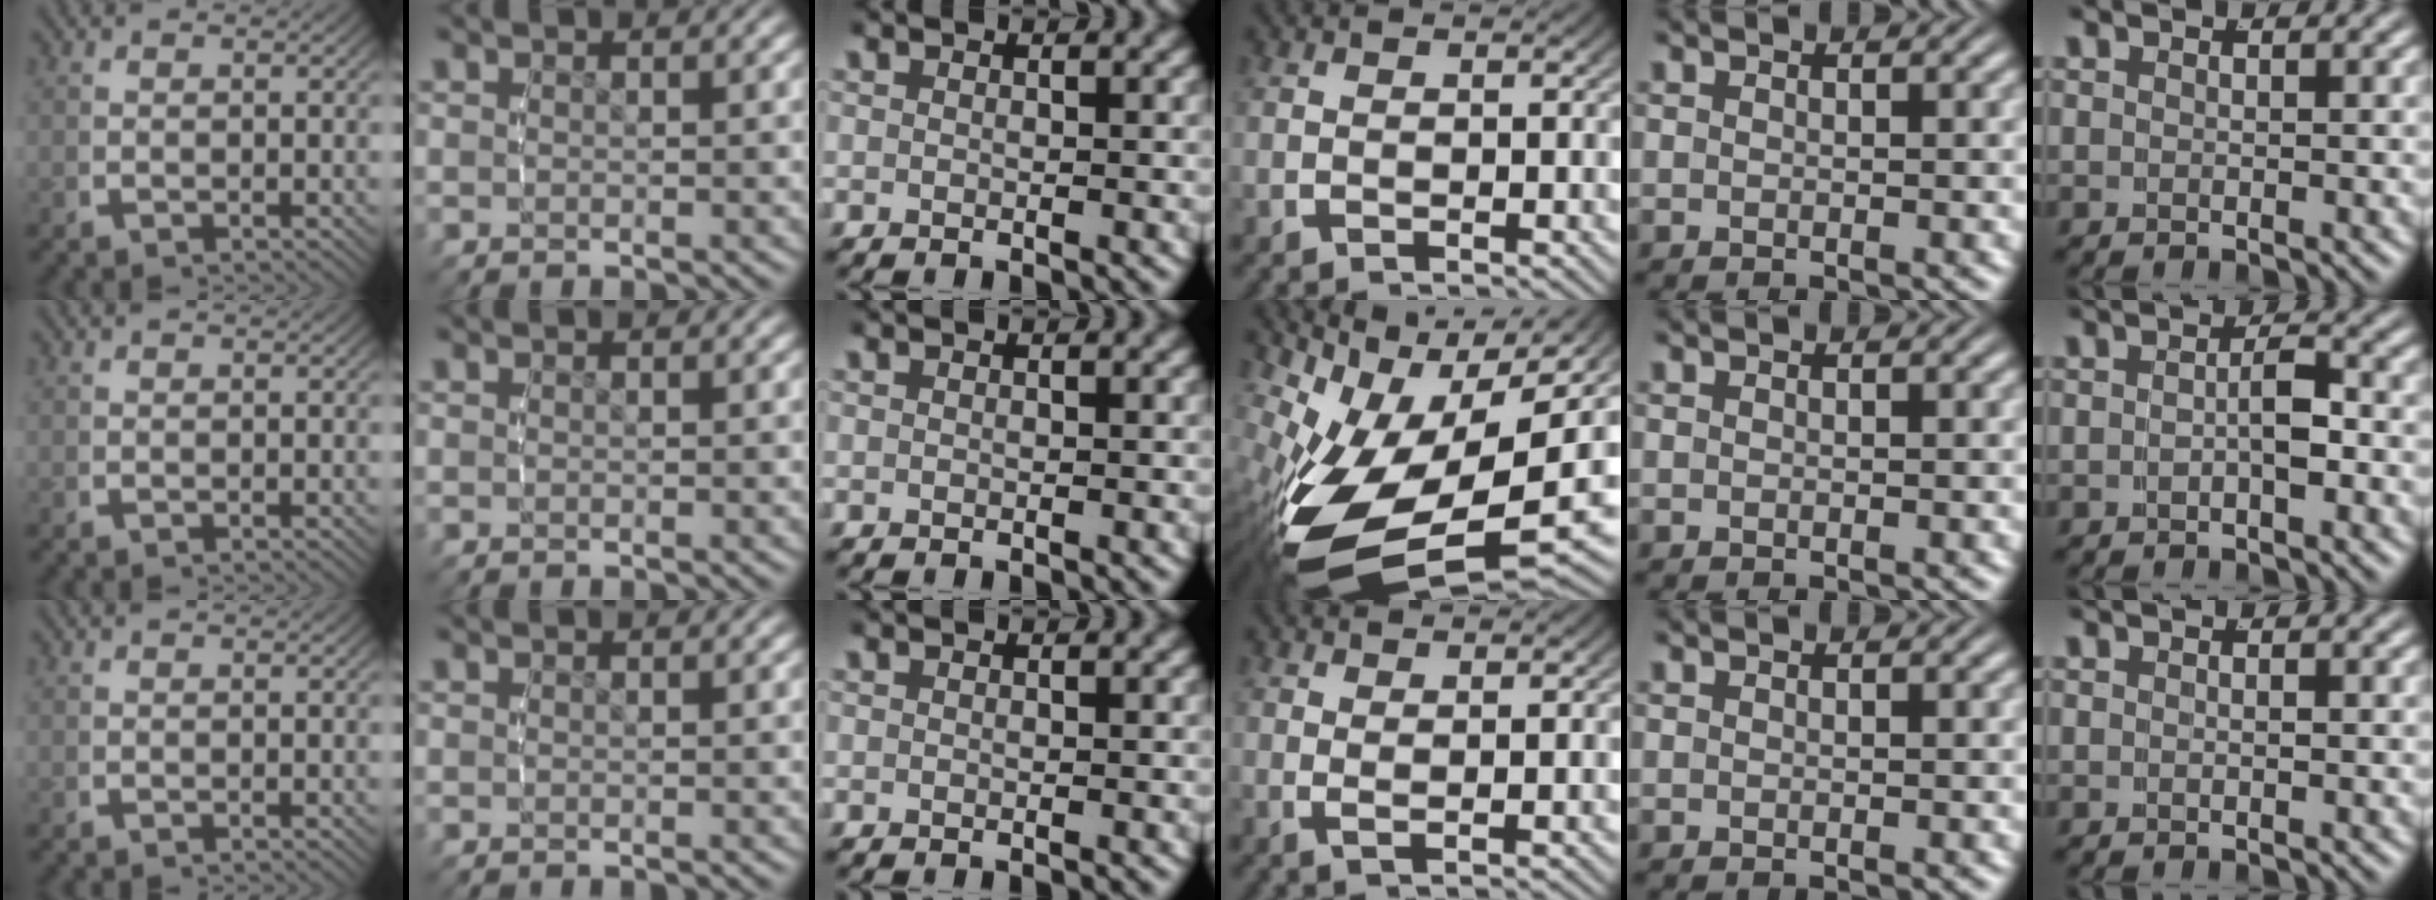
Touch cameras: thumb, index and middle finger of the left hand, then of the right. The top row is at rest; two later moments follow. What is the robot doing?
{"motion": "lift_and_place", "object": "button"}